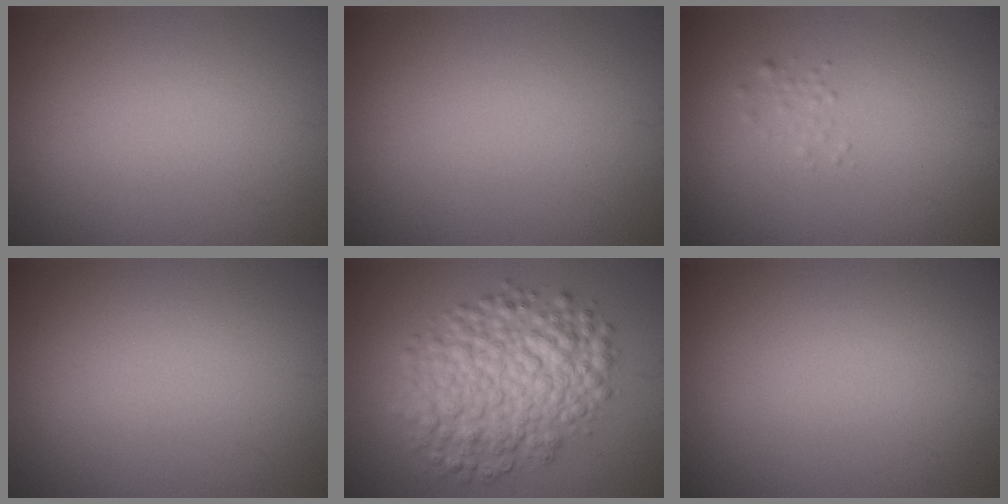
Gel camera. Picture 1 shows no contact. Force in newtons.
{"total": 0.0}
{"total": 0.8, "press": 0.8, "slide": 0.0}
{"total": 0.0}
{"total": 7.8, "press": 7.8, "slide": 0.2}
{"total": 0.0}